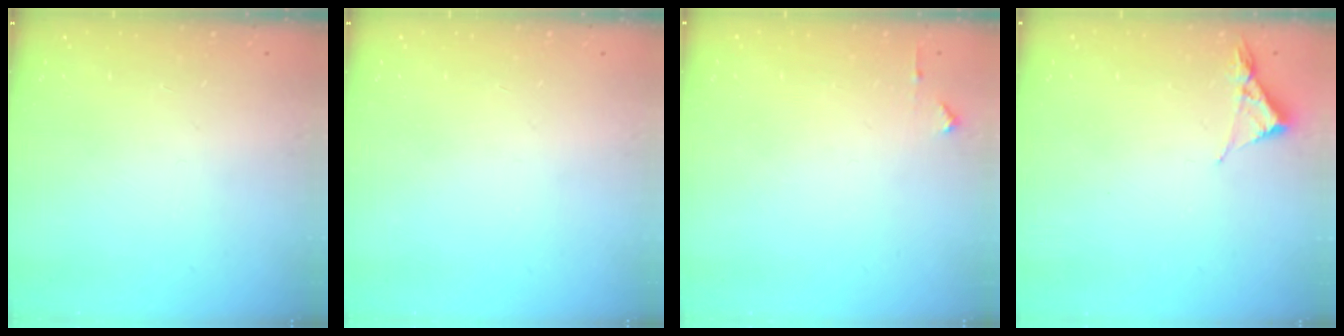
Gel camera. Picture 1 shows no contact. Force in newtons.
{"total": 0.0}
{"total": 5.1, "press": 5.0, "slide": 0.8}
{"total": 3.1, "press": 3.1, "slide": 0.5}